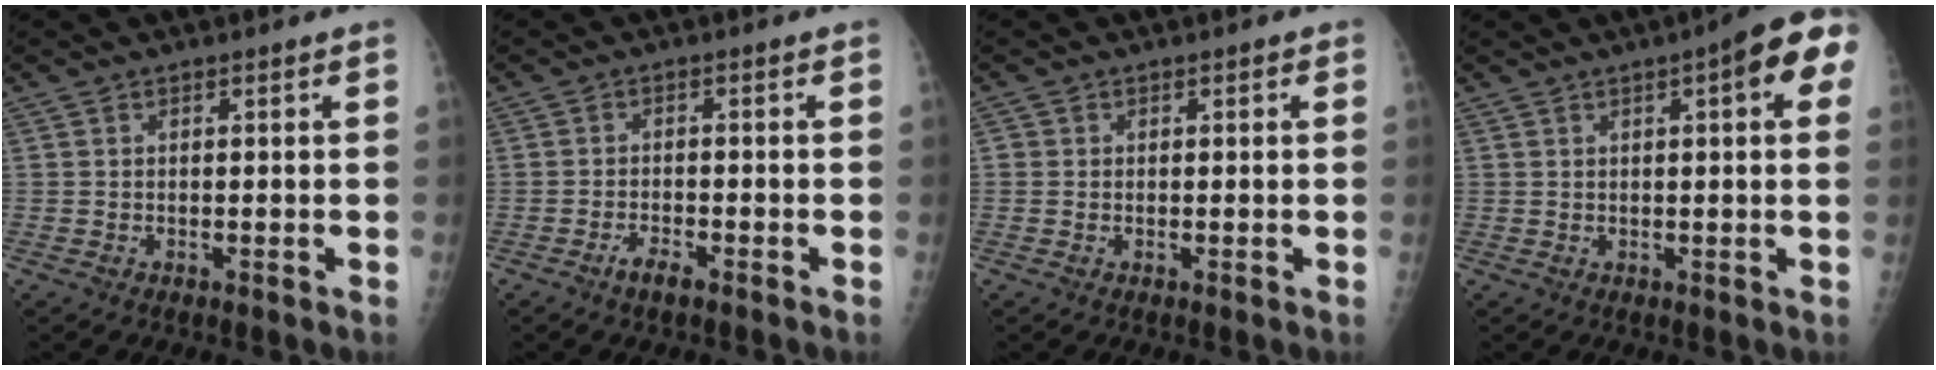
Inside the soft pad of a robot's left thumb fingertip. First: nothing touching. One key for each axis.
{"total": 2.6, "fx": -1.9, "fy": 0.7, "fz": 1.6, "tx": -0.037, "ty": 0.008, "tz": -0.037}
{"total": 1.2, "fx": 0.1, "fy": 1.1, "fz": 0.4, "tx": 0.006, "ty": 0.003, "tz": -0.004}
{"total": 9.9, "fx": 3.4, "fy": 2.6, "fz": 8.9, "tx": -0.094, "ty": 0.009, "tz": 0.032}